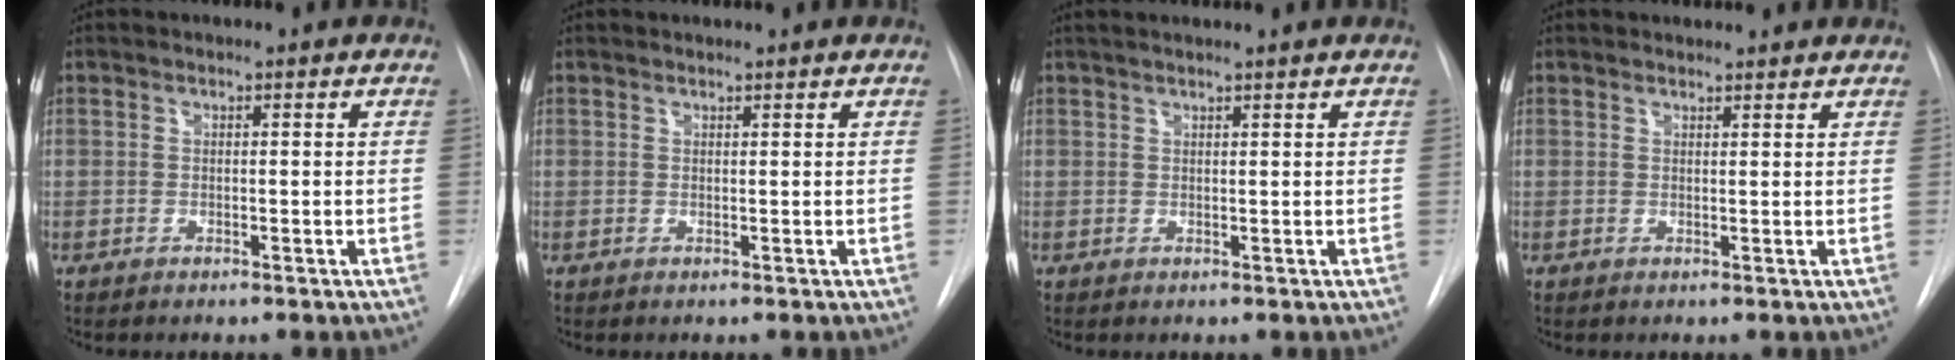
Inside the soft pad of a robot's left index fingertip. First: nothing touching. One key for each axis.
{"total": 1.2, "fx": 1.2, "fy": -0.1, "fz": 0.2, "tx": -0.003, "ty": 0.012, "tz": 0.020}
{"total": 5.0, "fx": 4.4, "fy": -0.4, "fz": 2.4, "tx": -0.032, "ty": 0.026, "tz": 0.061}
{"total": 4.4, "fx": 4.2, "fy": 0.9, "fz": 0.9, "tx": -0.012, "ty": 0.023, "tz": 0.047}